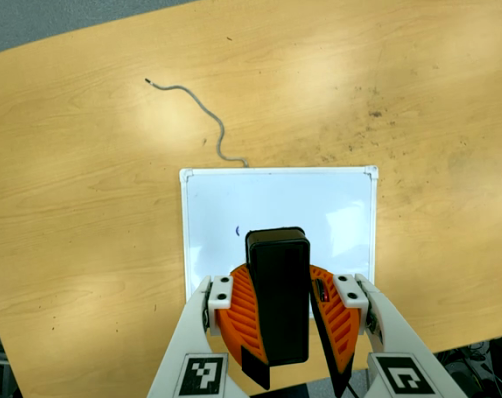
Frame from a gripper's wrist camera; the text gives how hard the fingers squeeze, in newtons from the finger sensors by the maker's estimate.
{"total": 11.0, "left": 10.7, "right": 11.3}